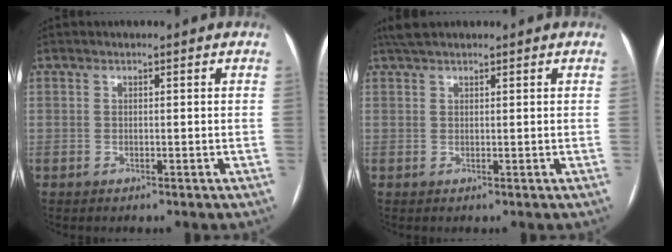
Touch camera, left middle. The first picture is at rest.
{"total": 3.1, "force": [2.6, 0.8, 1.4], "torque": [-0.029, 0.025, 0.050]}